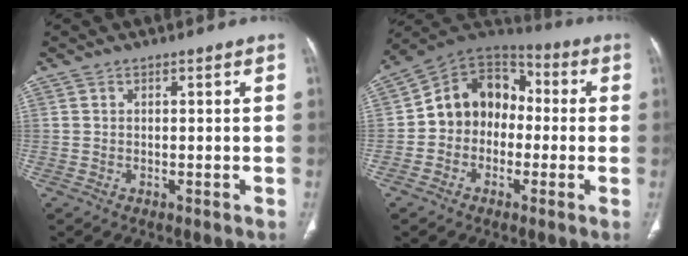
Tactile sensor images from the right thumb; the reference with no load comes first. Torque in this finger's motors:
{"motor_torque": [0.69, 0.71, 0.86, -0.88, 0.23]}